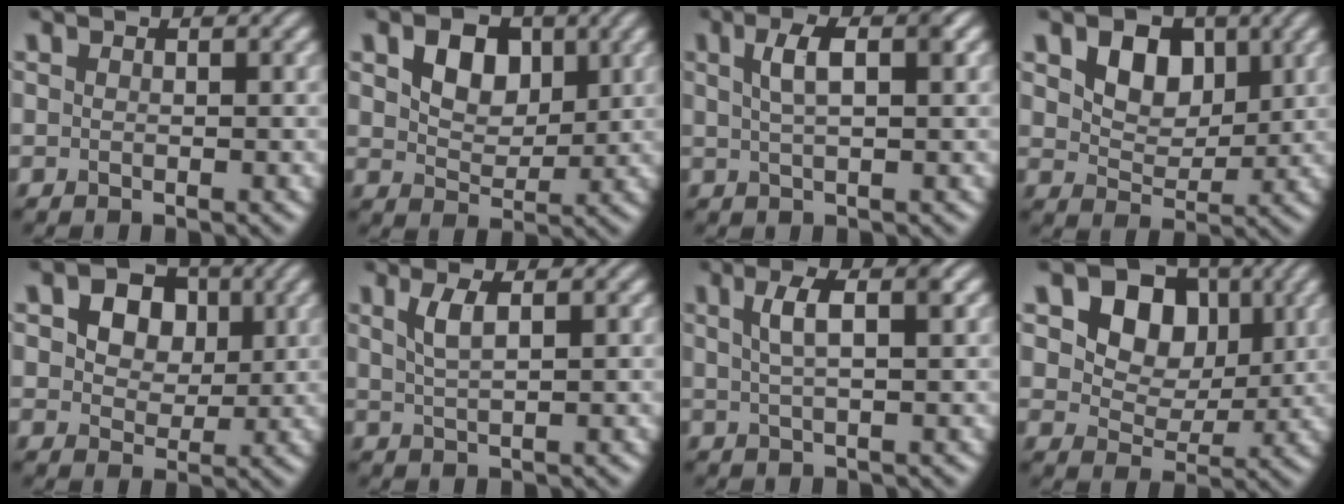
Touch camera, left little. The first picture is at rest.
{"total": 4.5, "force": [1.7, 3.1, 2.8], "torque": [-0.057, 0.000, 0.024]}
{"total": 3.3, "force": [1.0, 1.0, 3.0], "torque": [-0.047, 0.010, 0.016]}
{"total": 4.9, "force": [2.1, 3.4, 2.9], "torque": [-0.058, -0.008, 0.027]}
{"total": 8.3, "force": [3.2, 5.9, 4.8], "torque": [-0.079, 0.026, 0.034]}
{"total": 2.3, "force": [1.0, 0.7, 1.9], "torque": [-0.038, 0.001, 0.020]}
{"total": 3.2, "force": [1.0, 0.9, 2.9], "torque": [-0.044, 0.009, 0.014]}
{"total": 9.5, "force": [3.7, 7.1, 5.1], "torque": [-0.101, 0.007, 0.058]}